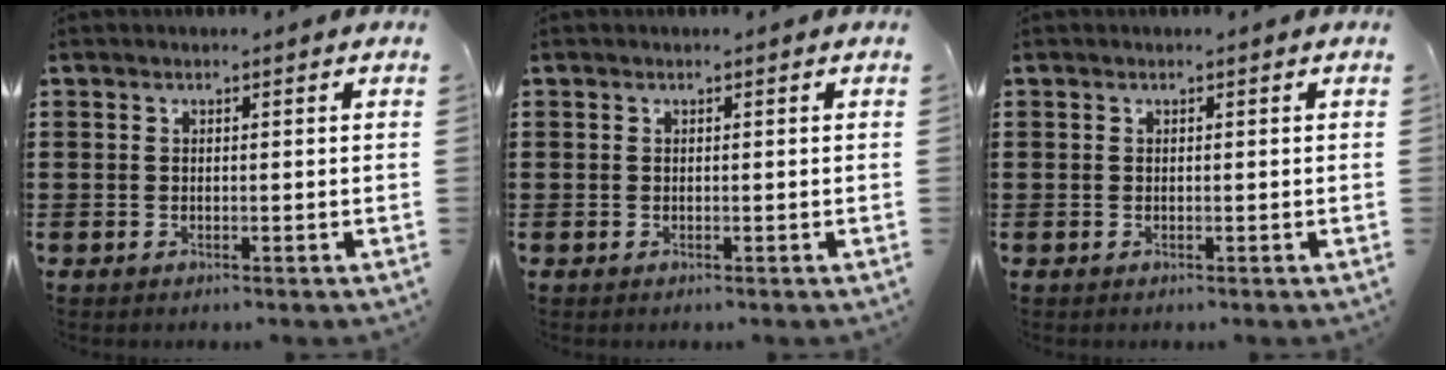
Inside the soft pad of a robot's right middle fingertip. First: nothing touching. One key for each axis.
{"total": 0.0}
{"total": 0.0}